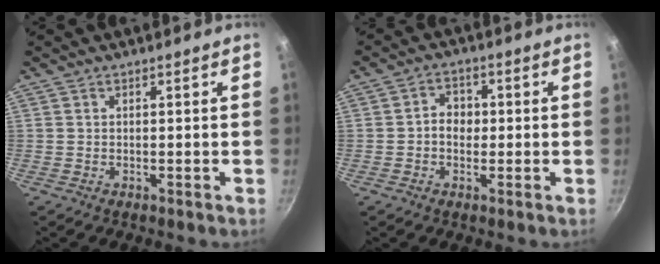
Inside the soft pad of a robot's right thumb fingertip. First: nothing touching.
{"total": 4.0, "force": [-0.3, 3.2, 2.3], "torque": [-0.019, 0.012, -0.014]}